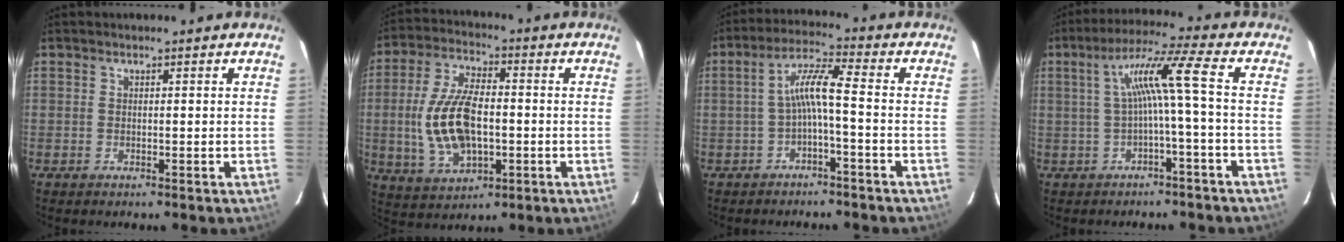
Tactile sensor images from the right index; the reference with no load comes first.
{"total": 14.6, "force": [-1.4, 7.6, 12.4], "torque": [-0.255, 0.002, -0.015]}
{"total": 5.8, "force": [-1.8, 0.1, 5.5], "torque": [-0.121, 0.015, -0.031]}
{"total": 7.6, "force": [-1.0, -1.1, 7.4], "torque": [-0.146, 0.012, -0.007]}